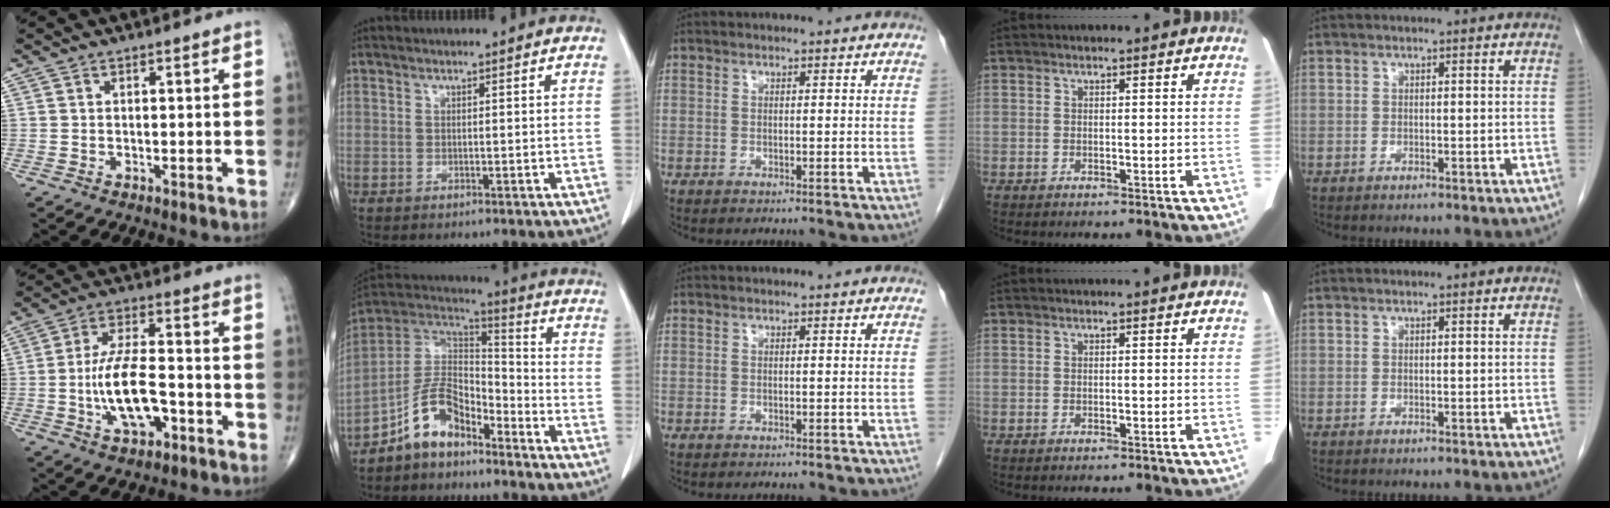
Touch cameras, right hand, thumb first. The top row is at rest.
{"thumb": {"total": 11.9, "force": [-3.2, 5.3, 10.2], "torque": [-0.189, 0.024, -0.057]}, "index": {"total": 9.9, "force": [-6.8, 4.9, 5.4], "torque": [-0.107, 0.034, -0.133]}}